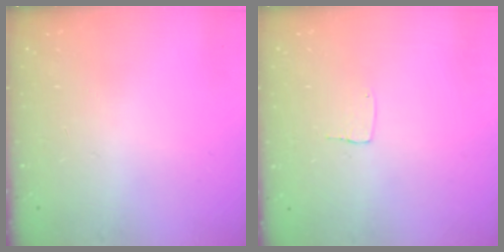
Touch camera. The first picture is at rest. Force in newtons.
{"total": 3.7, "press": 3.7, "slide": 0.1}